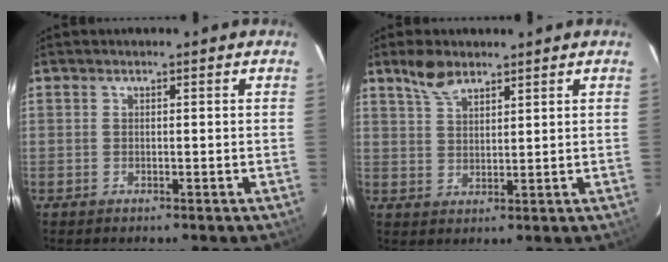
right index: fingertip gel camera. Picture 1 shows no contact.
{"total": 5.1, "force": [3.9, 2.1, 2.5], "torque": [-0.047, 0.008, 0.077]}